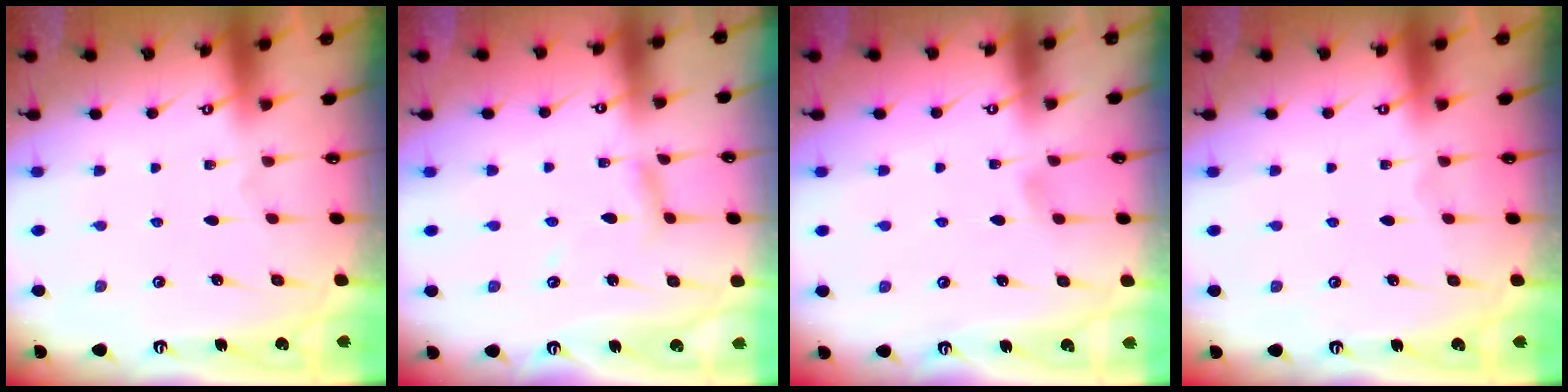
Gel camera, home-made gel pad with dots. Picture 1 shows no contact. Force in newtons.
{"total": 5.2, "press": 5.2, "slide": 0.4}
{"total": 4.0, "press": 4.0, "slide": 0.5}
{"total": 0.0}